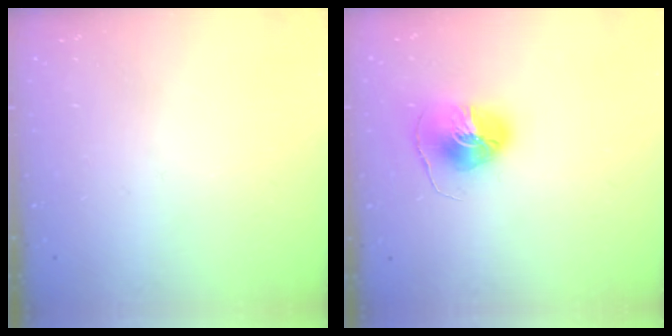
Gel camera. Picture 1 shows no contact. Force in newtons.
{"total": 9.6, "press": 9.6, "slide": 0.8}